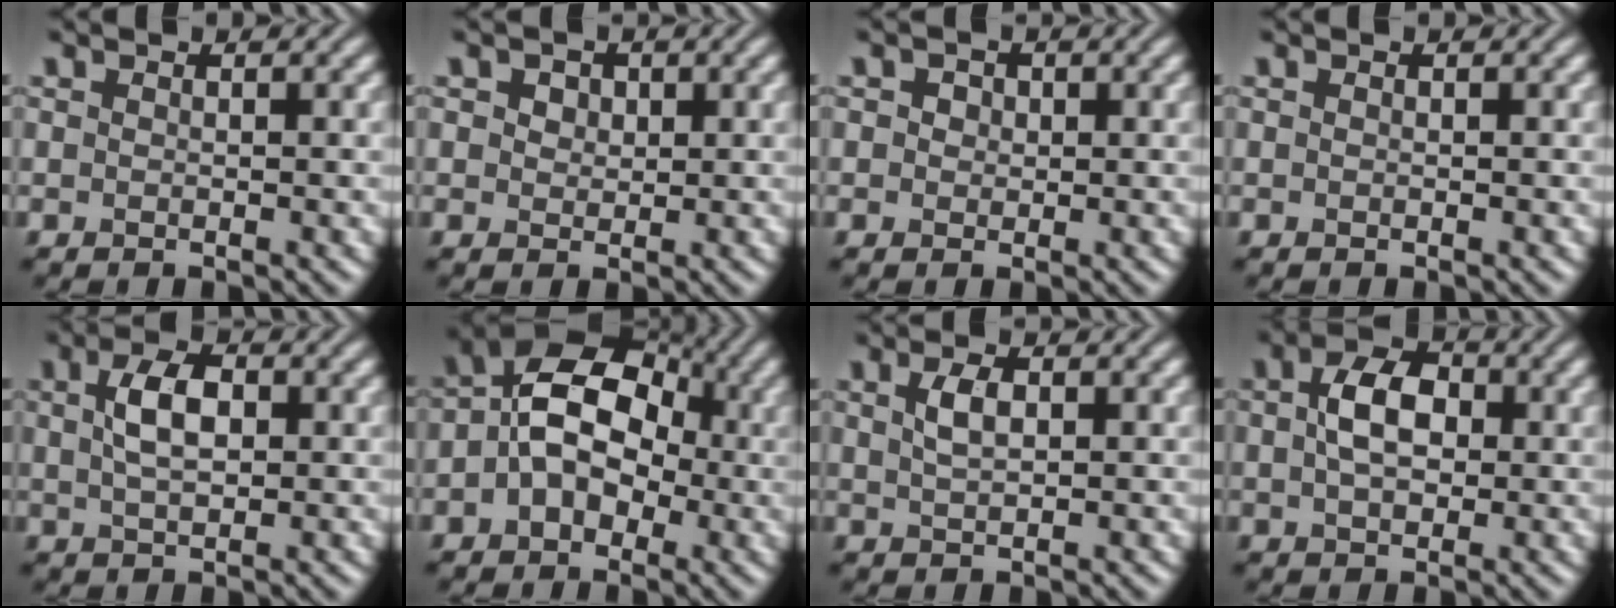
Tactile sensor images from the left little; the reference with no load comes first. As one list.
[{"total": 2.2, "force": [1.1, 1.5, 1.0], "torque": [-0.017, 0.009, 0.007]}, {"total": 1.5, "force": [0.5, 1.3, 0.7], "torque": [-0.007, 0.009, -0.004]}, {"total": 0.0}, {"total": 3.9, "force": [0.8, 2.2, 3.2], "torque": [-0.064, 0.005, 0.013]}, {"total": 9.0, "force": [-0.1, 6.3, 6.4], "torque": [-0.066, 0.032, -0.033]}, {"total": 2.1, "force": [0.6, 1.1, 1.7], "torque": [-0.039, 0.002, 0.013]}, {"total": 4.7, "force": [0.6, 3.1, 3.5], "torque": [-0.065, 0.006, 0.002]}]